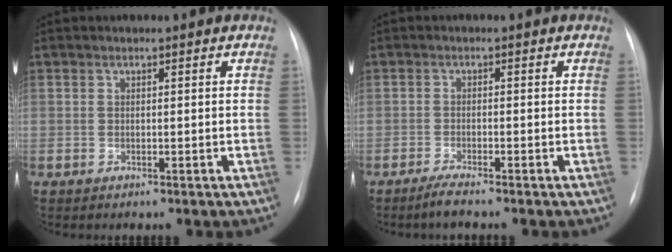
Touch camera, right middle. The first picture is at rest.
{"total": 2.2, "force": [-1.9, -0.1, 1.2], "torque": [-0.031, -0.006, -0.035]}